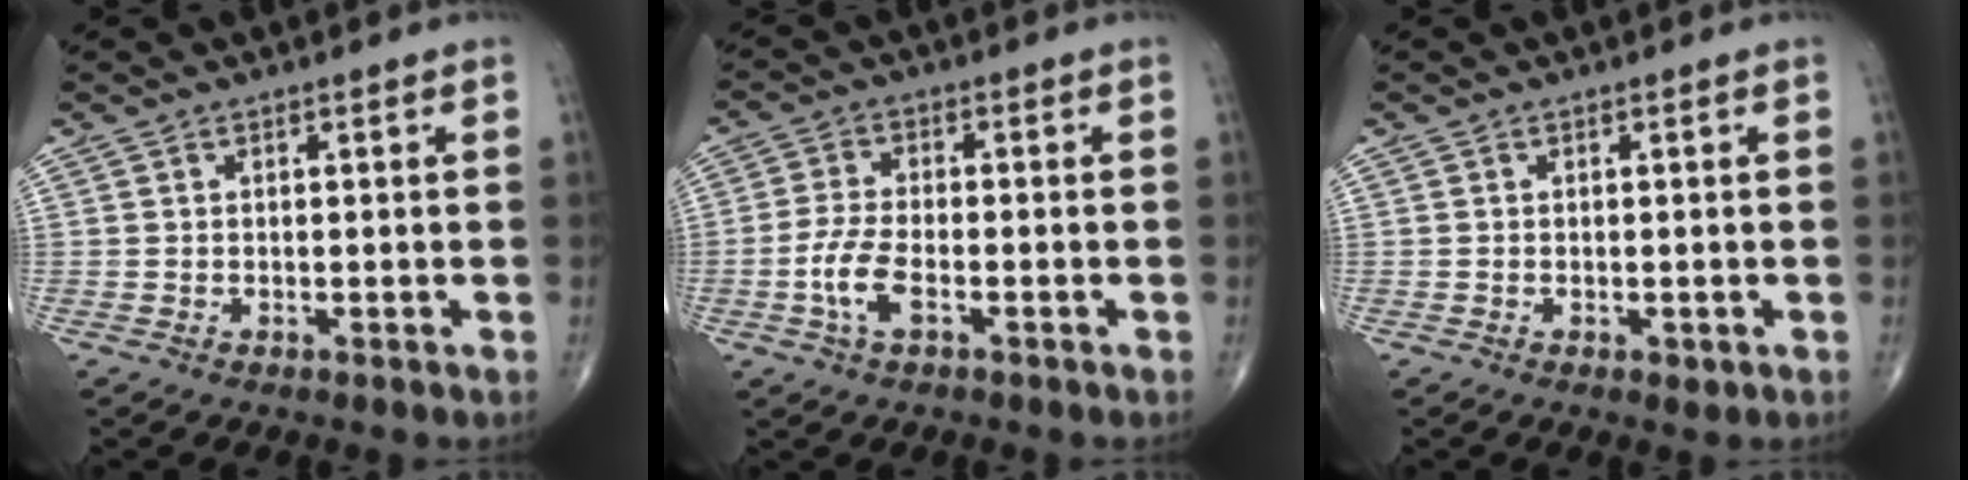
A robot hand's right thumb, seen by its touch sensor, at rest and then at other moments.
{"total": 6.3, "force": [-2.3, 2.8, 5.2], "torque": [-0.117, 0.013, -0.046]}
{"total": 1.2, "force": [-0.3, 0.7, 0.9], "torque": [-0.015, -0.004, -0.002]}